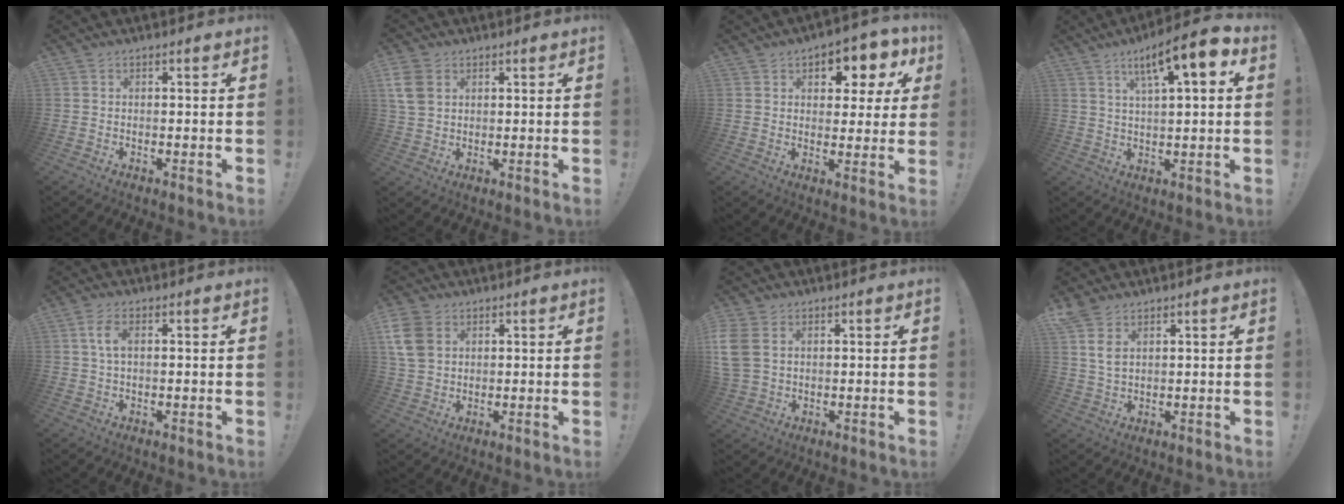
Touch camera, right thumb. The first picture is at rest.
{"total": 7.9, "force": [2.9, 5.8, 4.5], "torque": [-0.095, -0.004, 0.058]}
{"total": 6.8, "force": [3.5, 4.5, 3.7], "torque": [-0.037, -0.027, 0.061]}
{"total": 10.6, "force": [5.1, 1.5, 9.2], "torque": [-0.150, -0.023, 0.078]}
{"total": 4.6, "force": [1.0, 2.2, 4.0], "torque": [-0.081, 0.003, 0.015]}
{"total": 10.2, "force": [3.7, 7.6, 5.8], "torque": [-0.113, -0.008, 0.074]}
{"total": 8.1, "force": [2.4, 6.0, 4.9], "torque": [-0.106, -0.007, 0.050]}
{"total": 5.5, "force": [2.9, 2.8, 3.7], "torque": [-0.069, -0.014, 0.053]}